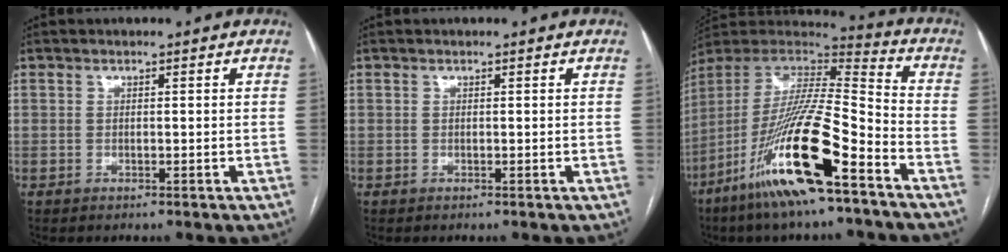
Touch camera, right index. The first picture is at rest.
{"total": 0.0}
{"total": 21.5, "force": [-11.9, 1.9, 17.8], "torque": [-0.373, -0.044, -0.229]}